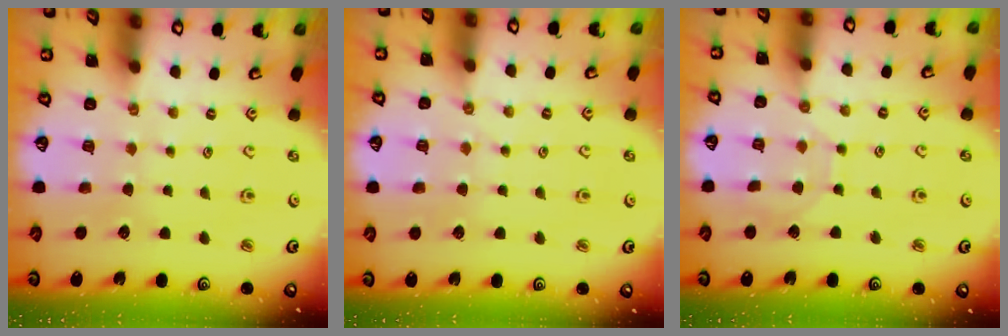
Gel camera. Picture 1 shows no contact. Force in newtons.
{"total": 2.7, "press": 2.7, "slide": 0.5}
{"total": 5.6, "press": 5.5, "slide": 0.6}